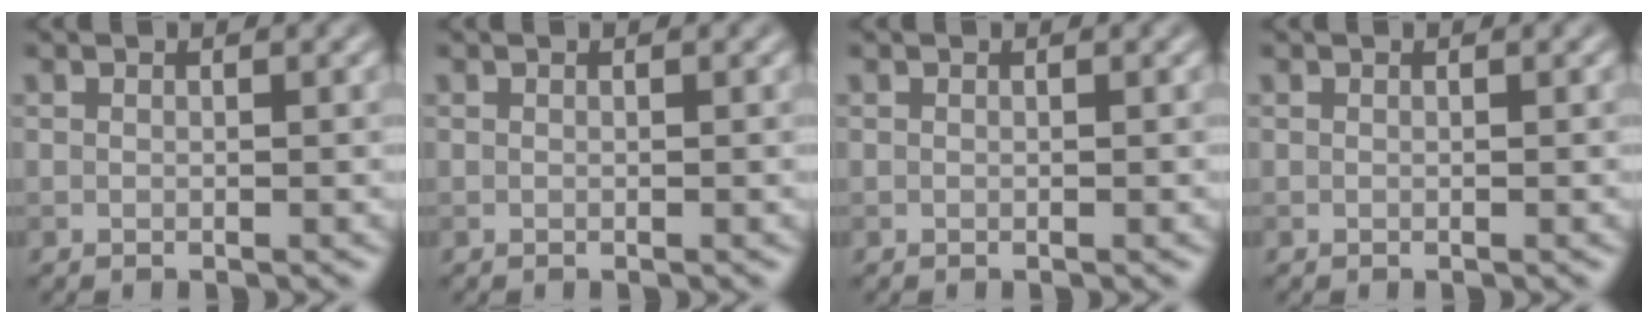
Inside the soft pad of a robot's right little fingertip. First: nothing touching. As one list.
[{"total": 0.0}, {"total": 0.0}, {"total": 0.0}]